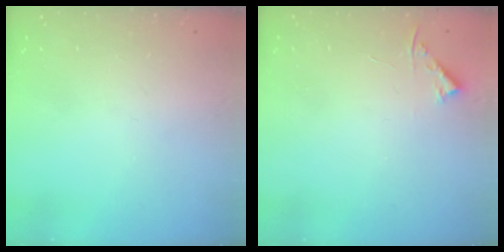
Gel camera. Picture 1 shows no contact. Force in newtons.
{"total": 3.8, "press": 3.8, "slide": 0.6}